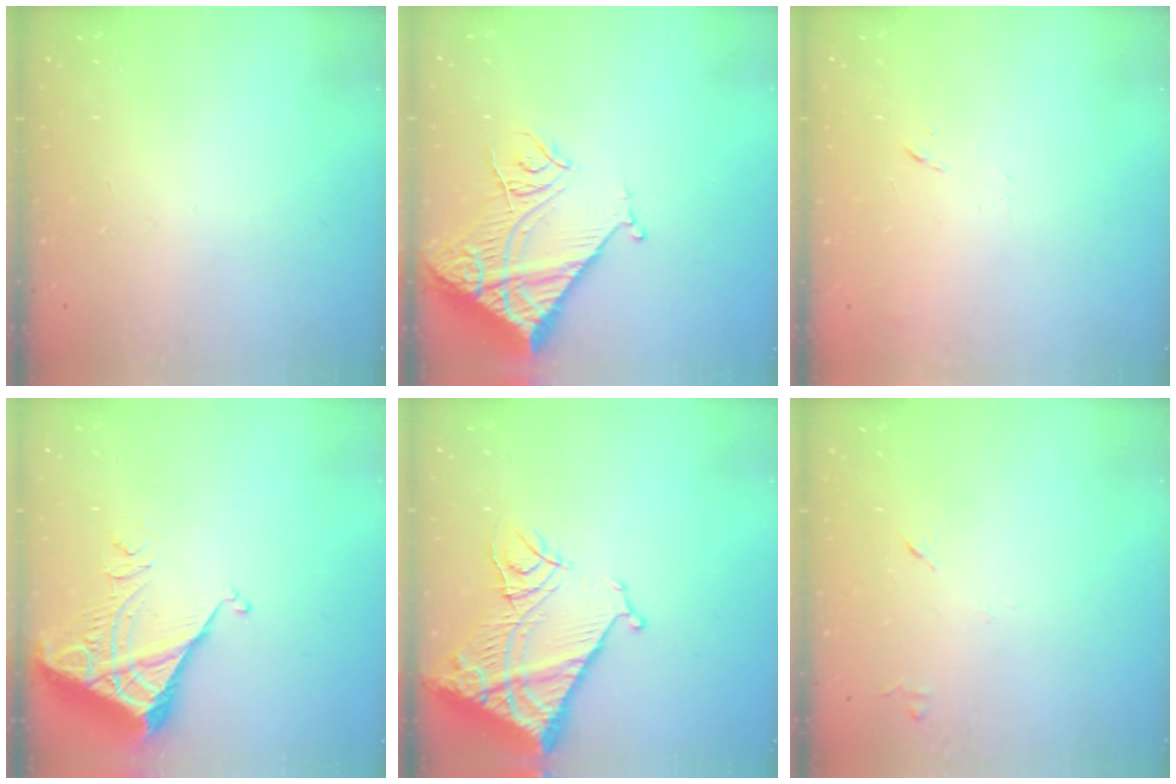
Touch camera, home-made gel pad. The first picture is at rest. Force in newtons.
{"total": 15.5, "press": 15.3, "slide": 1.9}
{"total": 7.2, "press": 7.2, "slide": 0.6}
{"total": 5.3, "press": 5.3, "slide": 0.7}
{"total": 18.4, "press": 18.3, "slide": 2.2}
{"total": 5.6, "press": 5.5, "slide": 0.9}